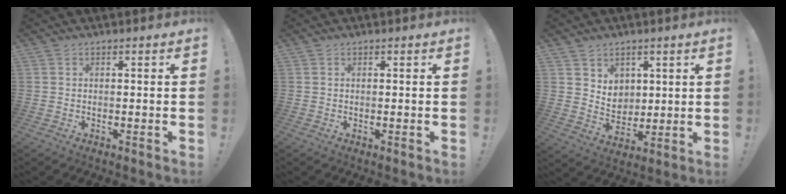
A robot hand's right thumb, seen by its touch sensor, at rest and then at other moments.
{"total": 0.0}
{"total": 7.1, "force": [4.1, 5.7, 1.0], "torque": [-0.006, -0.038, 0.083]}